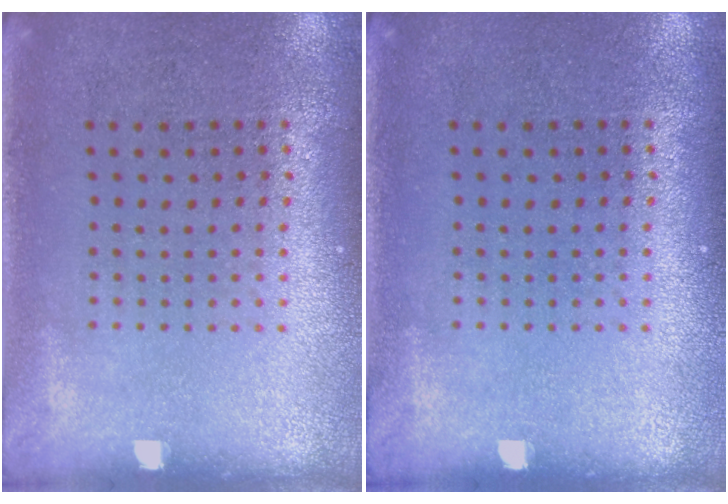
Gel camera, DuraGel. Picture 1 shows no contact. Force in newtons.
{"total": 0.0}